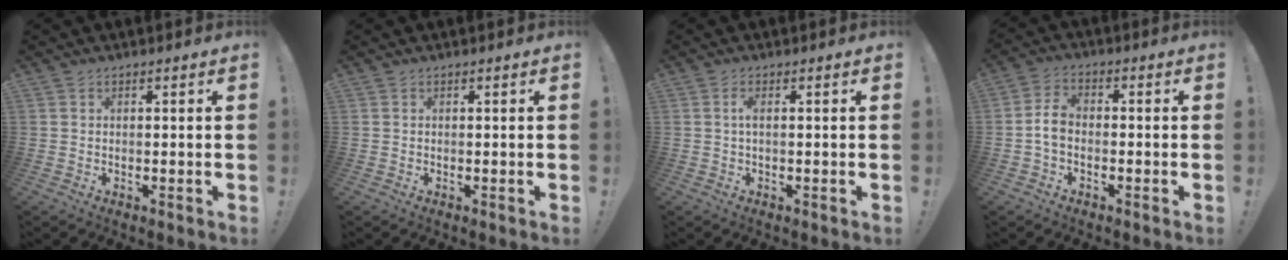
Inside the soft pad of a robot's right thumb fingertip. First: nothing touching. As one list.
[{"total": 0.0}, {"total": 1.9, "force": [0.1, 0.4, 1.8], "torque": [-0.039, 0.005, 0.001]}, {"total": 5.5, "force": [-1.2, 3.5, 4.0], "torque": [-0.079, 0.012, -0.020]}]